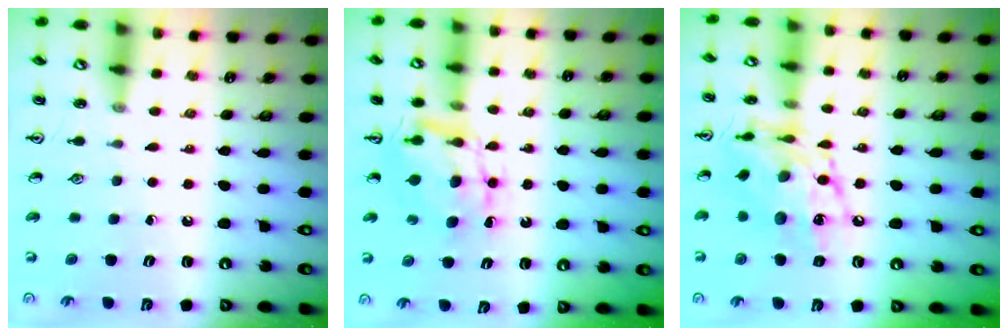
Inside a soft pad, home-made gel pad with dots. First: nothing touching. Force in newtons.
{"total": 6.8, "press": 6.8, "slide": 0.2}
{"total": 15.4, "press": 15.4, "slide": 1.3}